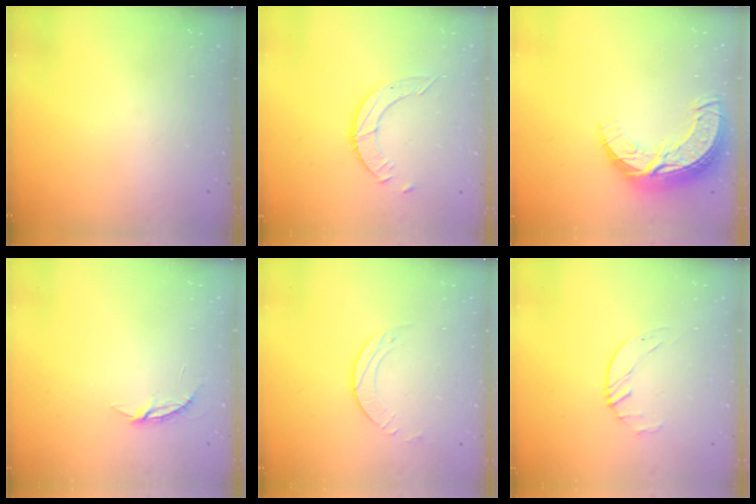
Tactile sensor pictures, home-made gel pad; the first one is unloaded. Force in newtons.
{"total": 3.9, "press": 3.9, "slide": 0.3}
{"total": 13.0, "press": 12.9, "slide": 1.0}
{"total": 3.8, "press": 3.8, "slide": 0.2}
{"total": 2.5, "press": 2.5, "slide": 0.2}
{"total": 1.6, "press": 1.6, "slide": 0.3}